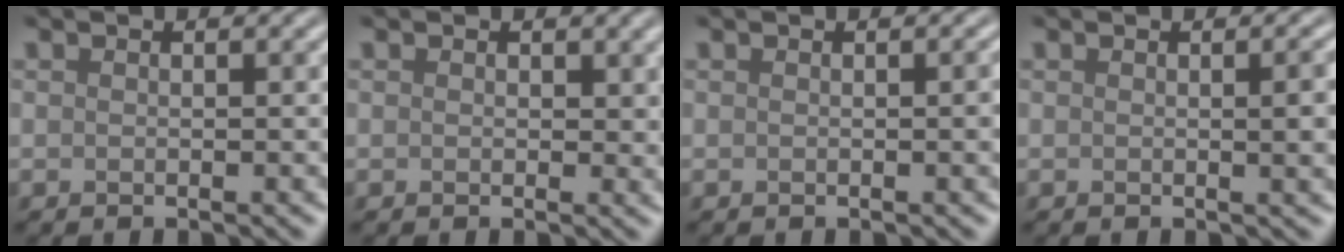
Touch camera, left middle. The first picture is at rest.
{"total": 1.0, "force": [0.4, 0.7, 0.6], "torque": [-0.003, -0.002, 0.003]}
{"total": 1.5, "force": [0.0, 0.4, 1.4], "torque": [-0.015, 0.003, -0.001]}
{"total": 2.6, "force": [0.1, 0.6, 2.5], "torque": [-0.026, 0.003, -0.001]}